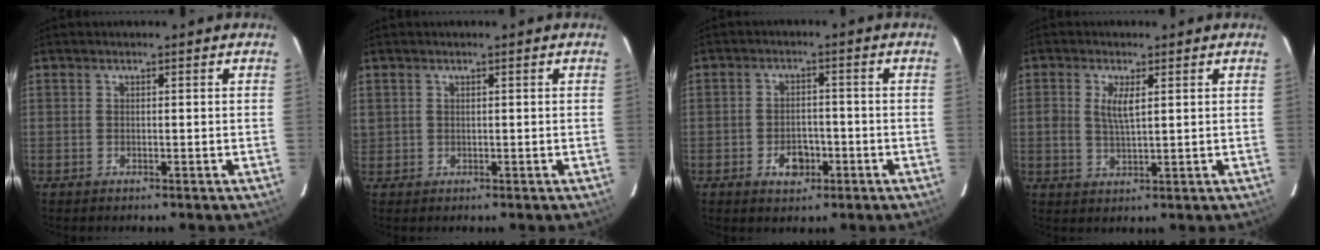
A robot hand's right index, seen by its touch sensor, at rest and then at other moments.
{"total": 1.0, "force": [0.3, 1.0, 0.1], "torque": [0.004, 0.004, 0.004]}
{"total": 5.0, "force": [-2.3, 3.4, 2.8], "torque": [-0.057, 0.004, -0.030]}
{"total": 3.9, "force": [1.1, 1.4, 3.5], "torque": [-0.070, 0.000, 0.021]}